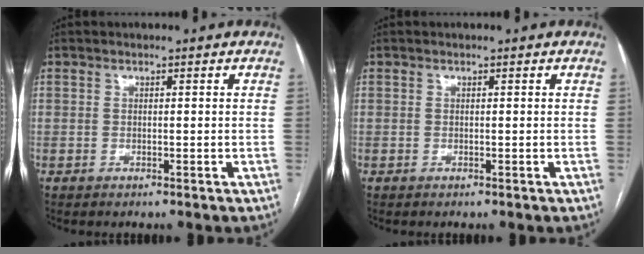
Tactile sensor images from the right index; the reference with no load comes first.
{"total": 0.0}